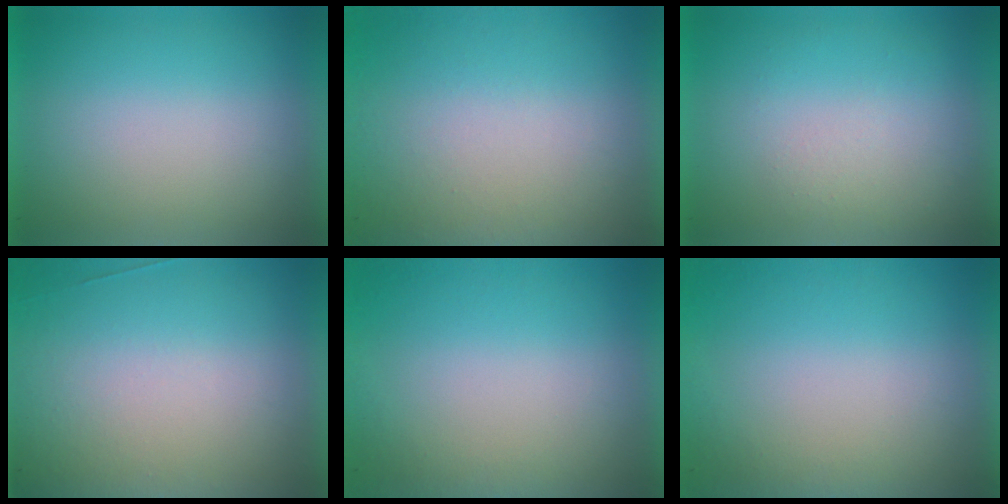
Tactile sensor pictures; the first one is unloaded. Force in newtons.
{"total": 8.2}
{"total": 1.1}
{"total": 4.6}
{"total": 4.9}
{"total": 2.8}